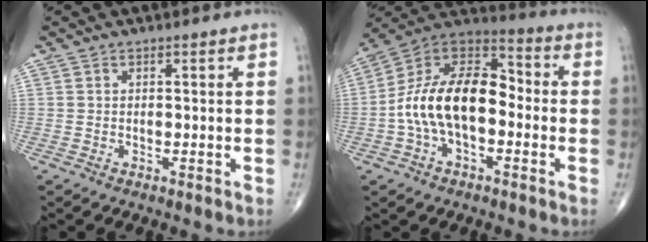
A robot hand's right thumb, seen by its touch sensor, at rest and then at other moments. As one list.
[{"total": 17.7, "force": [-2.3, 10.1, 14.4], "torque": [-0.249, 0.048, -0.050]}]